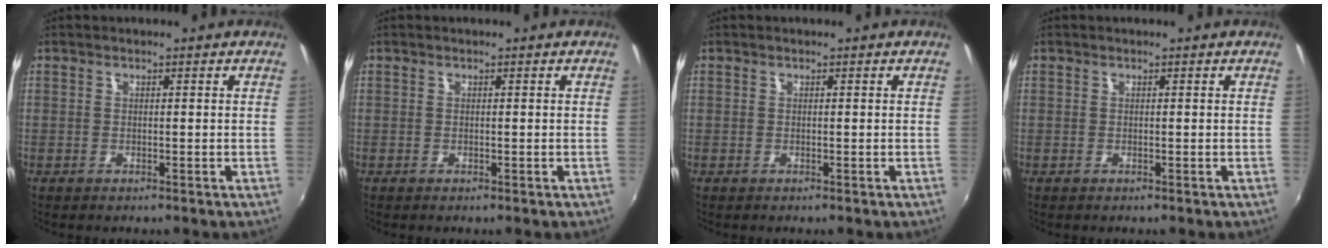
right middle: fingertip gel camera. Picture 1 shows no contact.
{"total": 0.0}
{"total": 0.0}
{"total": 0.0}